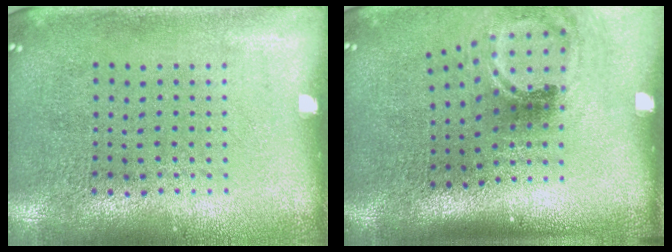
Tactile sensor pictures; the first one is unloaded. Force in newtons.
{"total": 2.0, "press": 1.3, "slide": 1.5}